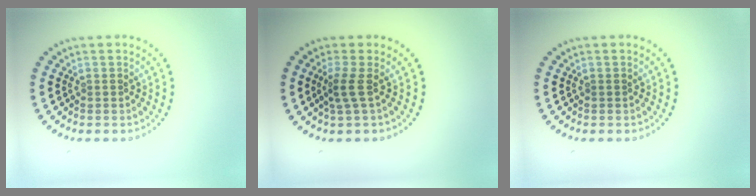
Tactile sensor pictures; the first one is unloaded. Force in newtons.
{"total": 1.9, "press": 1.2, "slide": 1.4}
{"total": 0.0}